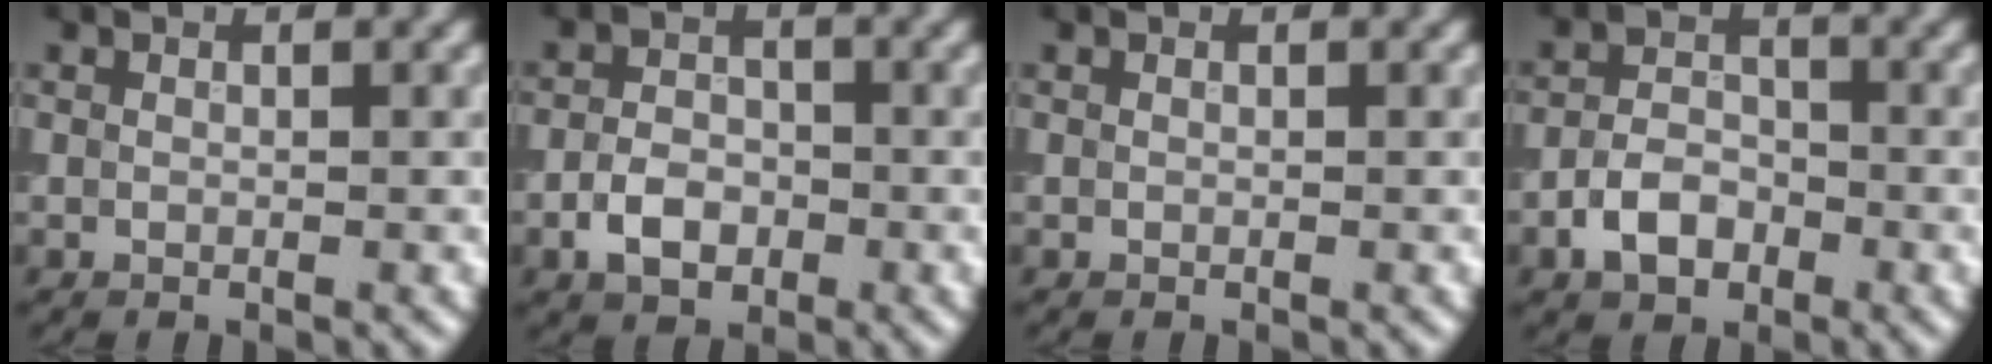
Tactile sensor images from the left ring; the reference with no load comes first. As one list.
[{"total": 3.3, "force": [-1.4, 2.3, 2.0], "torque": [-0.031, 0.003, -0.032]}, {"total": 0.0}, {"total": 3.5, "force": [-1.7, 2.3, 2.0], "torque": [-0.032, 0.006, -0.038]}]